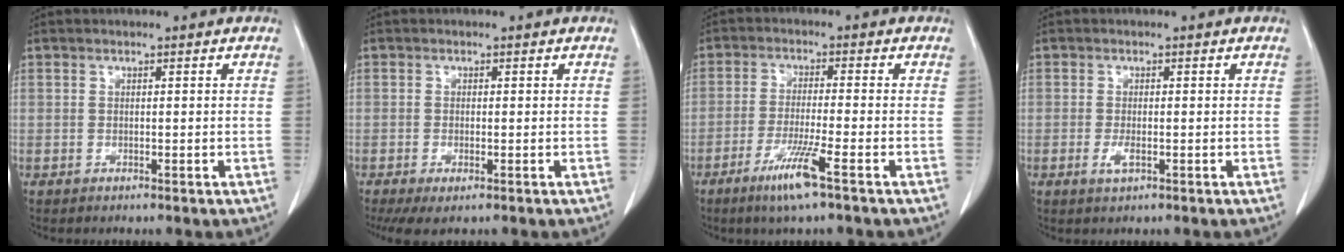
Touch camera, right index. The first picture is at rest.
{"total": 3.6, "force": [-1.9, 1.1, 2.8], "torque": [-0.047, -0.010, -0.025]}
{"total": 6.7, "force": [-3.8, -0.6, 5.5], "torque": [-0.107, -0.017, -0.073]}
{"total": 1.8, "force": [-0.6, 0.5, 1.6], "torque": [-0.028, -0.001, -0.006]}